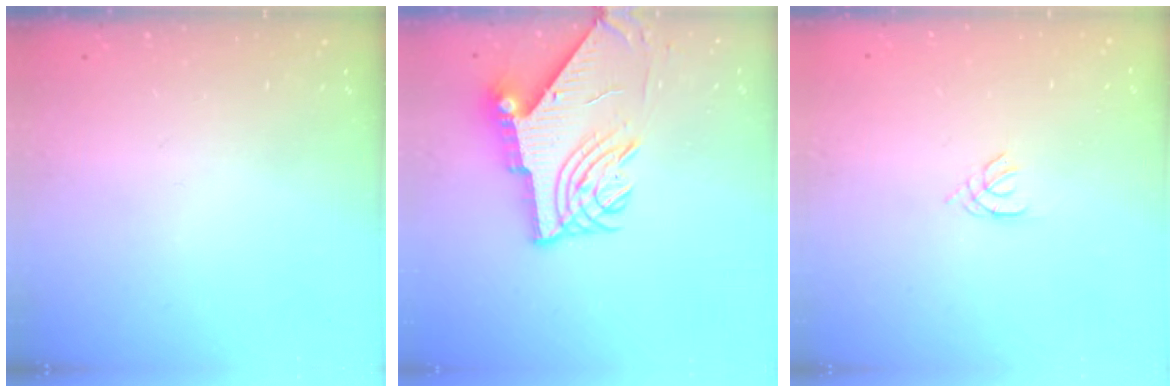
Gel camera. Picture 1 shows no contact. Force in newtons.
{"total": 10.9, "press": 10.8, "slide": 1.2}
{"total": 1.1, "press": 1.0, "slide": 0.3}